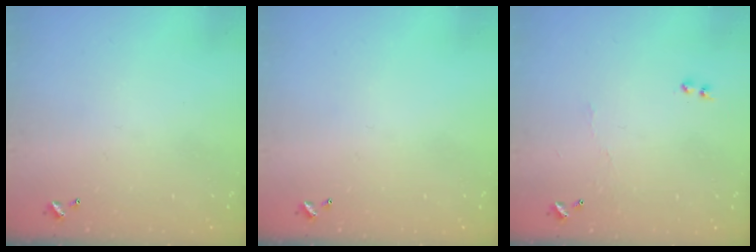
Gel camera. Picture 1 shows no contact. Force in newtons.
{"total": 0.0}
{"total": 3.0, "press": 2.9, "slide": 0.6}